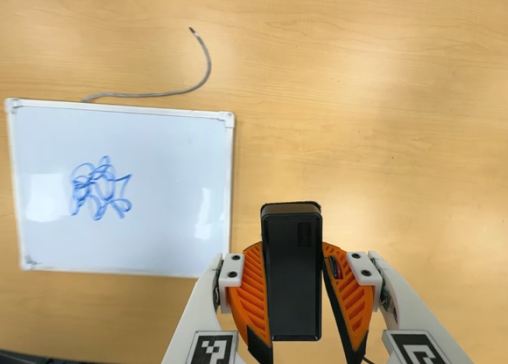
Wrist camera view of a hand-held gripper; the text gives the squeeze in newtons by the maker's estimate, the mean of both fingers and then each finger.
{"total": 7.1, "left": 6.4, "right": 7.8}